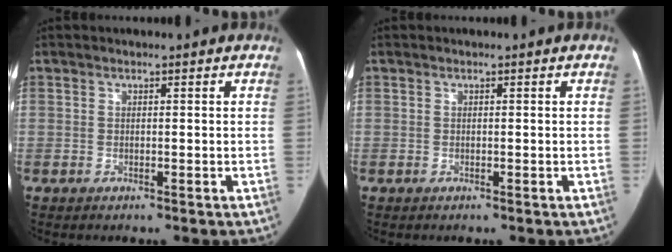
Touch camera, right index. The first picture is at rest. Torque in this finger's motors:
{"motor_torque": [0.00, 0.00, 0.02, 0.00]}